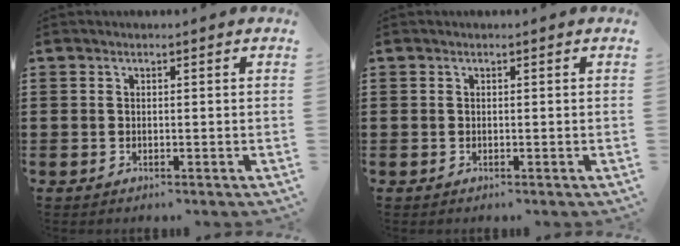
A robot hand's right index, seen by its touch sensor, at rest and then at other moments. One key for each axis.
{"total": 0.0}